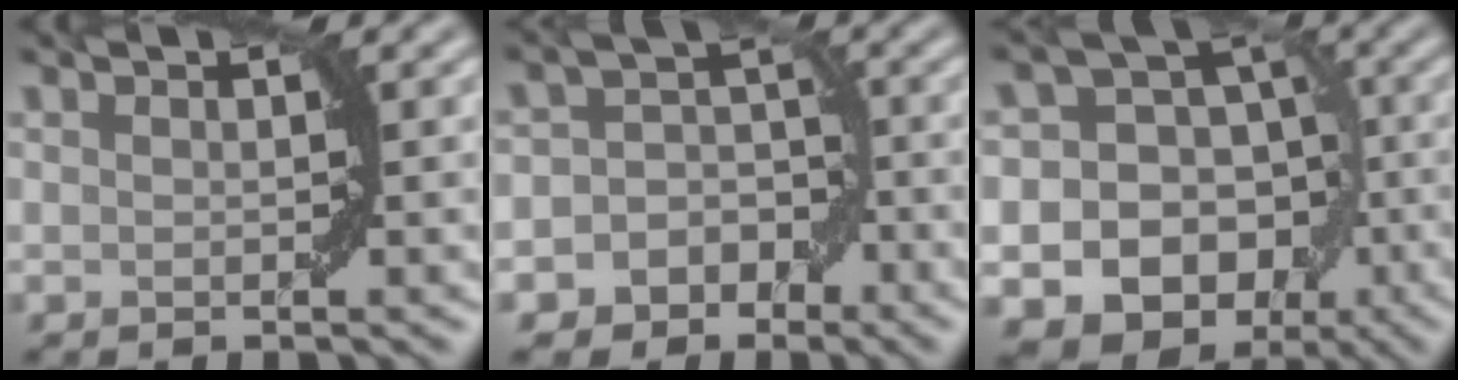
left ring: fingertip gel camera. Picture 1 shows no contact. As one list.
[{"total": 6.7, "force": [-3.3, 5.7, 1.3], "torque": [0.000, 0.013, -0.071]}, {"total": 19.7, "force": [-6.6, 17.5, 6.3], "torque": [-0.114, -0.027, -0.115]}]